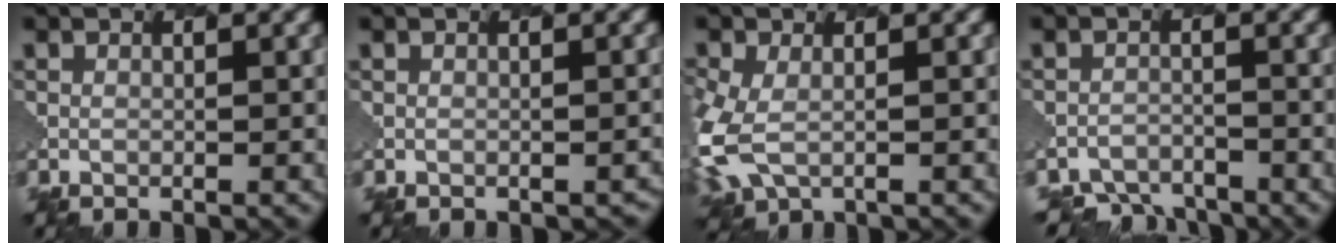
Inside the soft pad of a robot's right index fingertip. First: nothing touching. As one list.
[{"total": 1.3, "force": [-1.0, 0.8, 0.2], "torque": [0.005, -0.005, -0.003]}, {"total": 6.0, "force": [-1.2, 4.0, 4.4], "torque": [-0.124, -0.020, -0.024]}, {"total": 4.0, "force": [-3.9, 1.0, -0.1], "torque": [0.008, -0.005, -0.062]}]